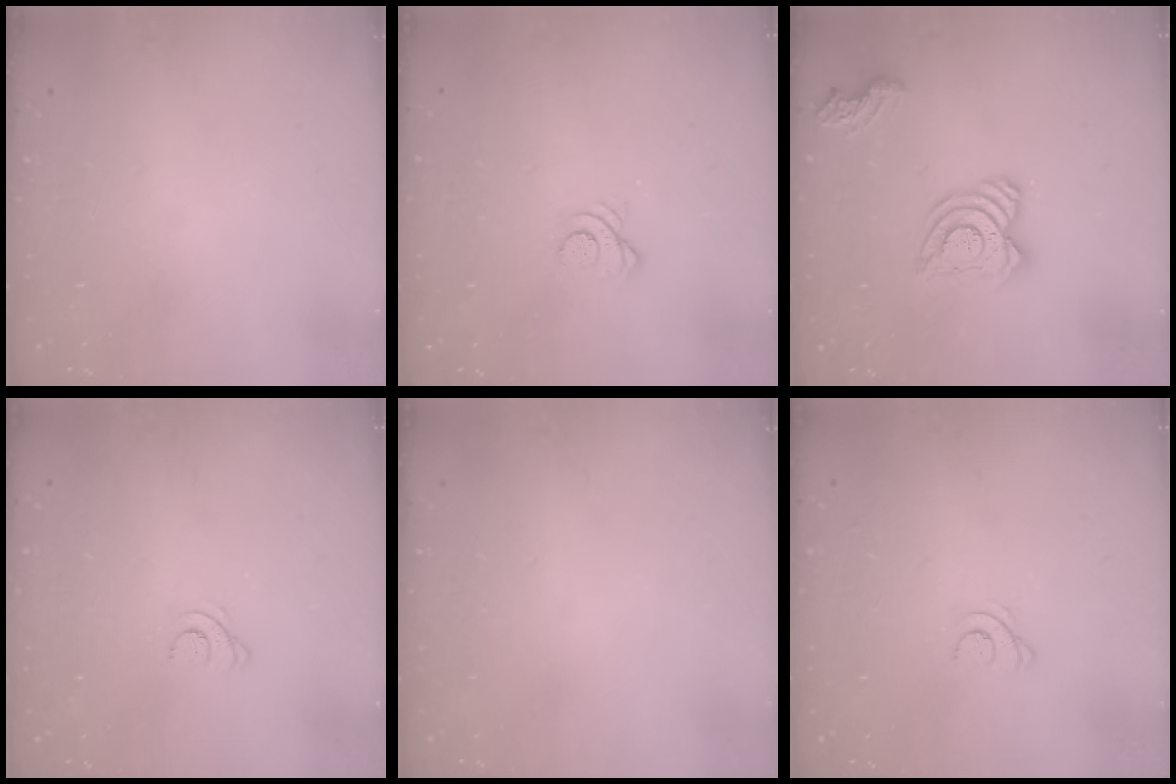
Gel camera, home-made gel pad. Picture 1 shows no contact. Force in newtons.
{"total": 3.1, "press": 3.1, "slide": 0.1}
{"total": 13.9, "press": 13.8, "slide": 1.5}
{"total": 3.6, "press": 3.6, "slide": 0.4}
{"total": 0.0}
{"total": 3.9, "press": 3.9, "slide": 0.4}